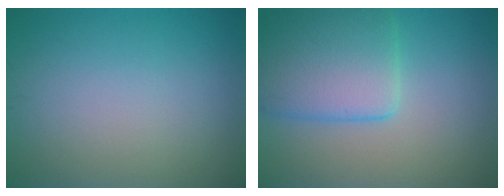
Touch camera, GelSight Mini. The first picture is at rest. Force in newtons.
{"total": 6.7, "press": 6.7, "slide": 0.3}